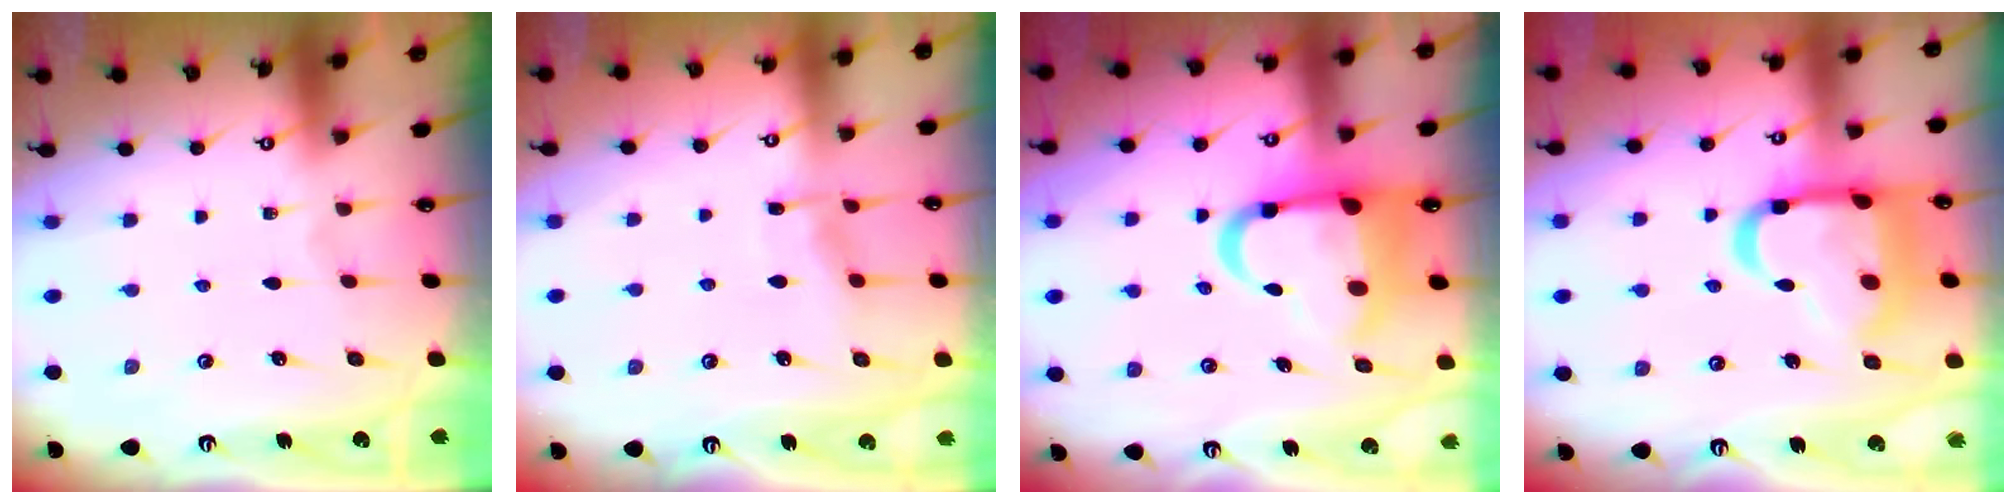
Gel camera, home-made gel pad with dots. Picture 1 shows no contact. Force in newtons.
{"total": 5.8, "press": 5.7, "slide": 0.6}
{"total": 14.2, "press": 13.8, "slide": 3.2}
{"total": 21.6, "press": 21.5, "slide": 1.9}